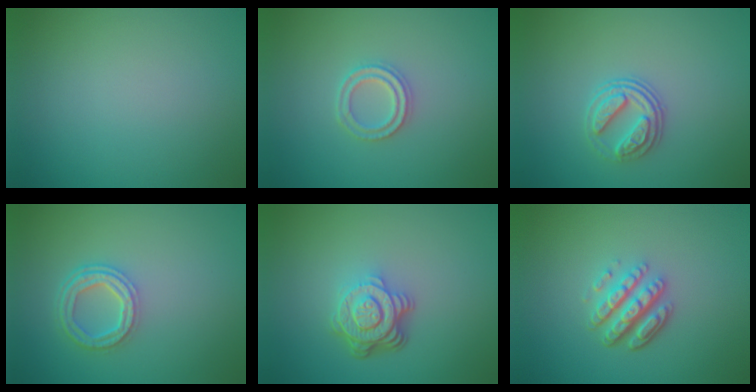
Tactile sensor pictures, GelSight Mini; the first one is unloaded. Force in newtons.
{"total": 2.2, "press": 2.2, "slide": 0.5}
{"total": 2.9, "press": 2.6, "slide": 1.3}
{"total": 3.7, "press": 2.8, "slide": 2.4}
{"total": 5.0, "press": 3.6, "slide": 3.6}
{"total": 4.5, "press": 3.4, "slide": 3.1}